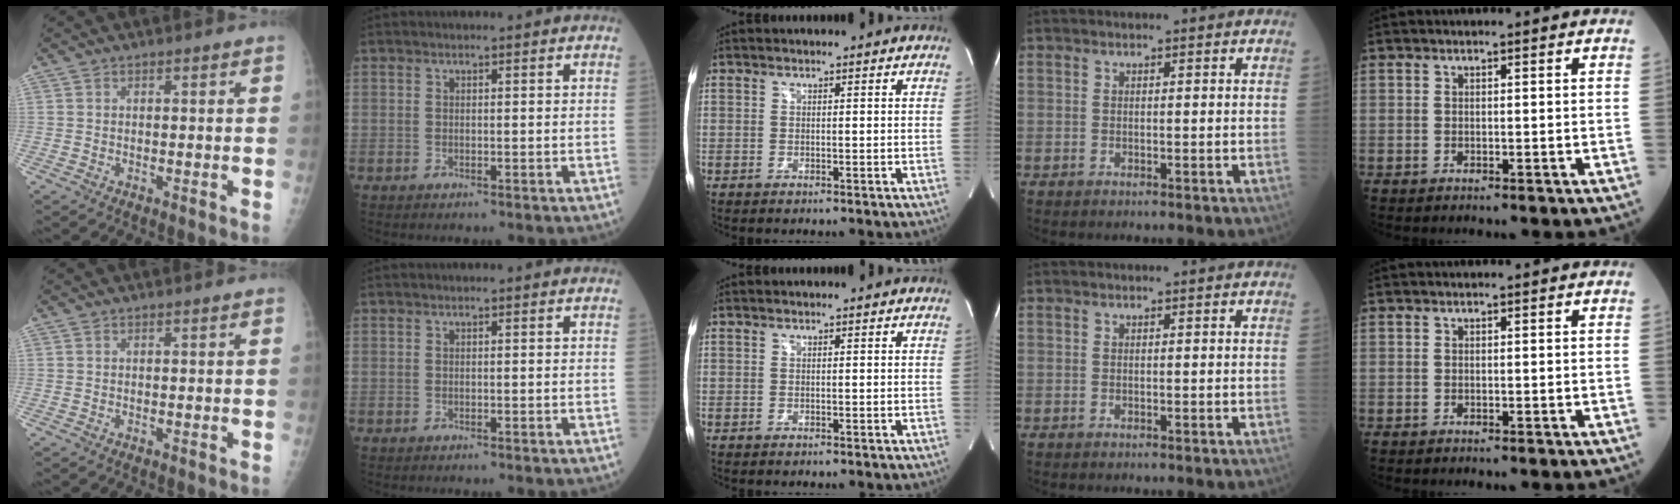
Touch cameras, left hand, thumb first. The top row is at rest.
{}